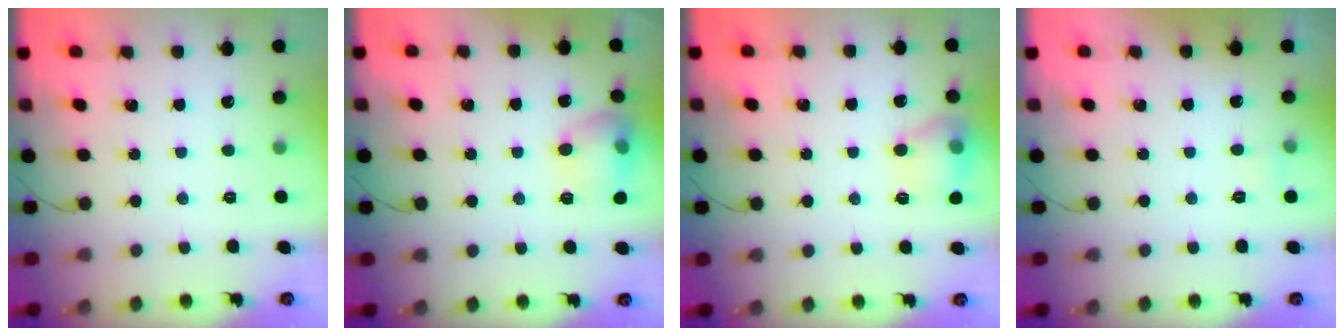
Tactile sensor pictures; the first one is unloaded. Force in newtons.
{"total": 11.9, "press": 11.9, "slide": 1.3}
{"total": 11.9, "press": 11.9, "slide": 0.8}
{"total": 6.3, "press": 1.7, "slide": 6.1}